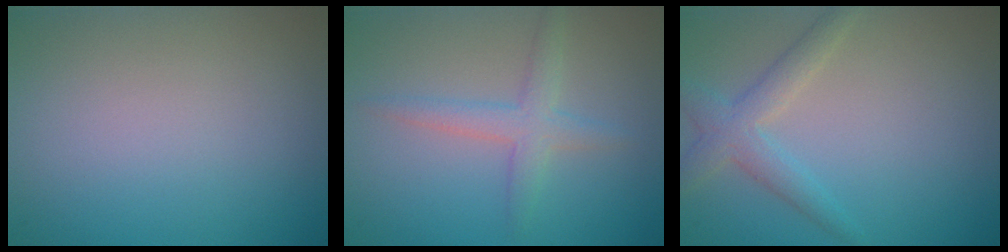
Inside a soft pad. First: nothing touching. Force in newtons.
{"total": 2.5, "press": 2.5, "slide": 0.2}
{"total": 2.8, "press": 2.8, "slide": 0.1}